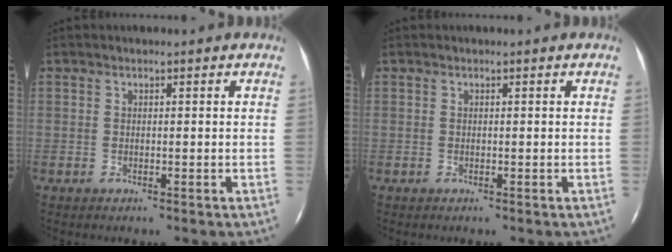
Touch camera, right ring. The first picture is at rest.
{"total": 0.0}